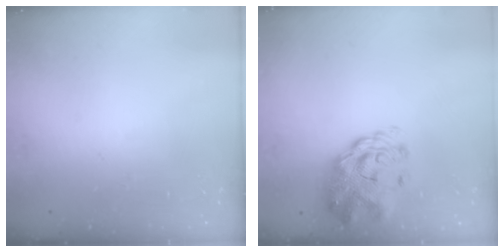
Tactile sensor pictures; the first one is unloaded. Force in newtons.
{"total": 3.4, "press": 3.2, "slide": 1.1}